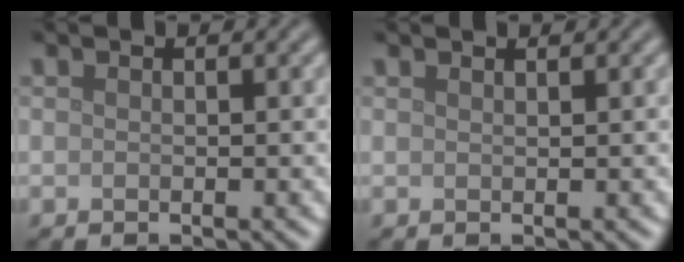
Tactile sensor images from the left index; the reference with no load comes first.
{"total": 0.7, "force": [0.6, 0.1, 0.3], "torque": [-0.001, -0.002, 0.006]}